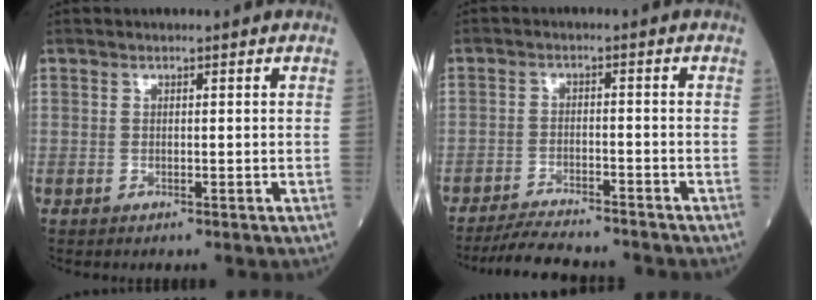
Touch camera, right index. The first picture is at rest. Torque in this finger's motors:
{"motor_torque": [0.57, -0.62, 0.10, 0.02]}